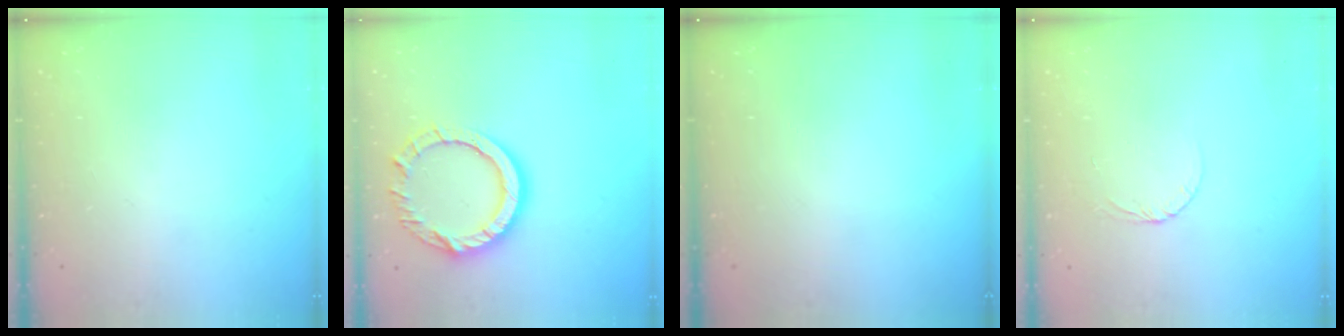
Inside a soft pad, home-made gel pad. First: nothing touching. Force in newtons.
{"total": 13.3, "press": 13.3, "slide": 1.3}
{"total": 0.0}
{"total": 3.5, "press": 3.5, "slide": 0.3}